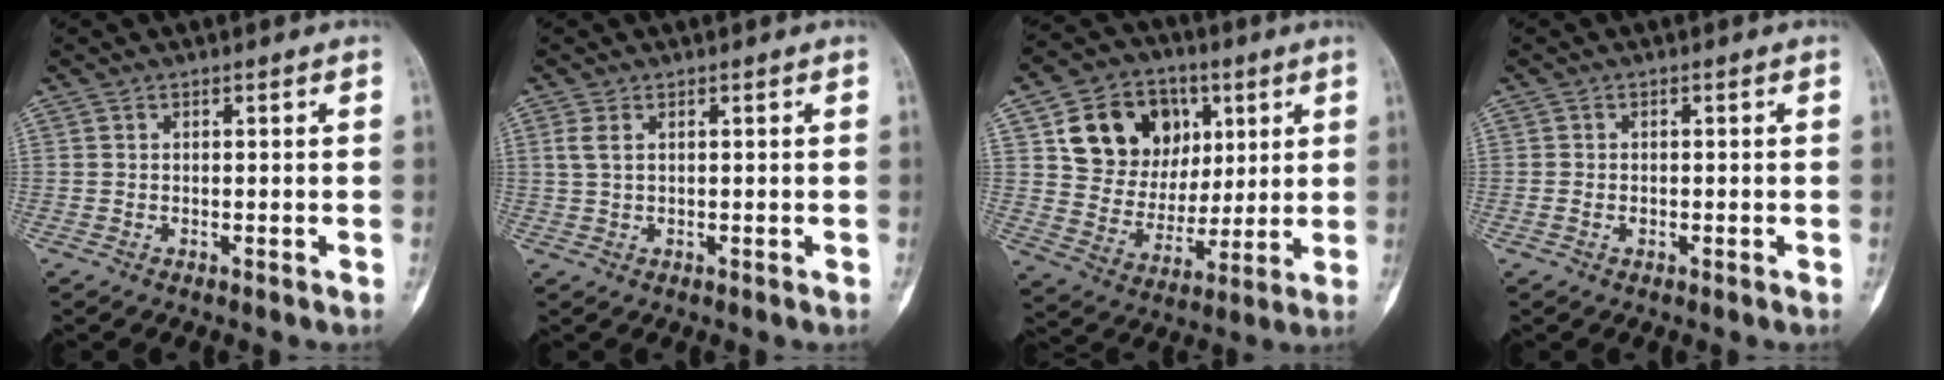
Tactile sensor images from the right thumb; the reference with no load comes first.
{"total": 2.1, "force": [0.8, 1.0, 1.7], "torque": [-0.047, 0.007, 0.022]}
{"total": 17.6, "force": [6.4, 13.8, 8.8], "torque": [-0.103, -0.008, 0.118]}
{"total": 1.1, "force": [-0.3, 0.9, 0.6], "torque": [-0.014, 0.011, -0.002]}